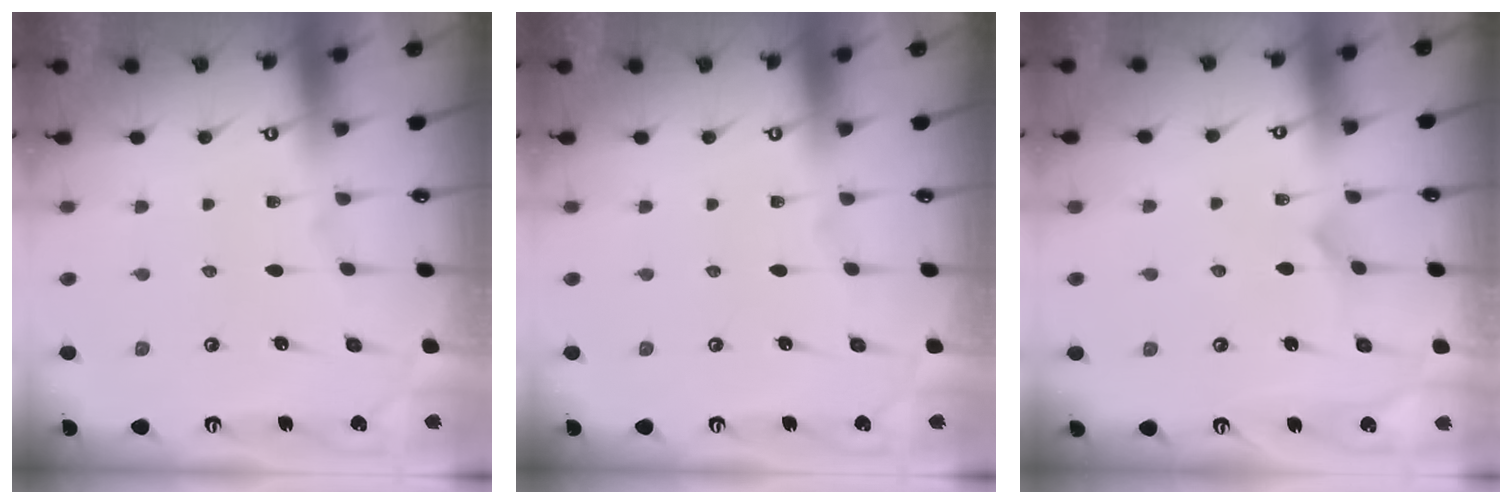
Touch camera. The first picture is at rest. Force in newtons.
{"total": 0.0}
{"total": 3.4, "press": 3.4, "slide": 0.3}